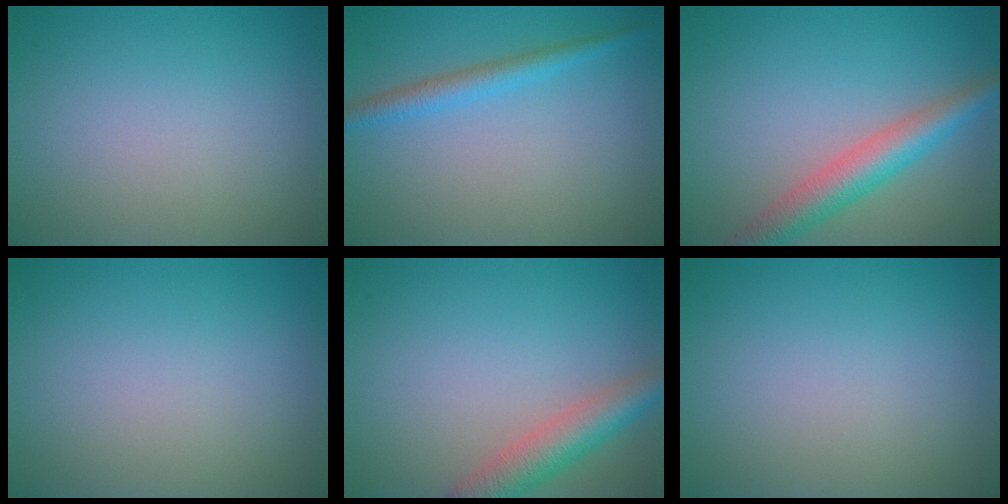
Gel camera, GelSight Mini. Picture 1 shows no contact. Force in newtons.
{"total": 2.3, "press": 2.3, "slide": 0.1}
{"total": 4.8, "press": 4.8, "slide": 0.2}
{"total": 0.0}
{"total": 4.3, "press": 4.3, "slide": 0.4}
{"total": 0.0}